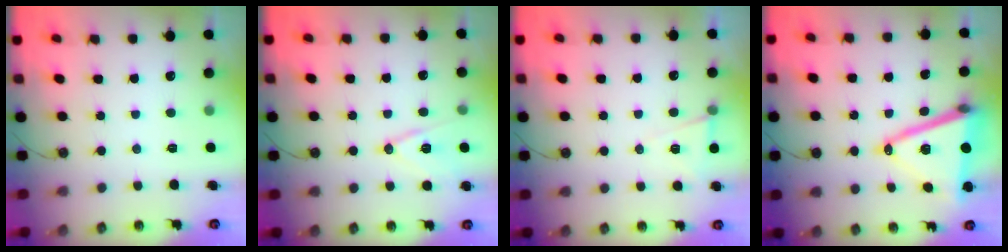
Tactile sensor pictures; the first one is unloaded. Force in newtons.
{"total": 11.7, "press": 11.1, "slide": 3.5}
{"total": 6.0, "press": 3.9, "slide": 4.6}
{"total": 18.6, "press": 18.2, "slide": 3.7}